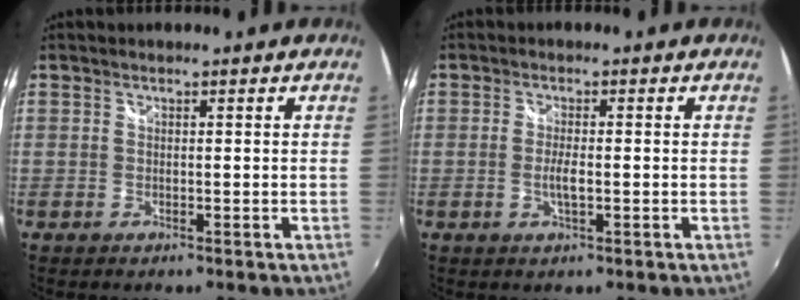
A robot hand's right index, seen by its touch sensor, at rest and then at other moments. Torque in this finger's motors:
{"motor_torque": [0.41, -0.19, 0.22, 0.06]}